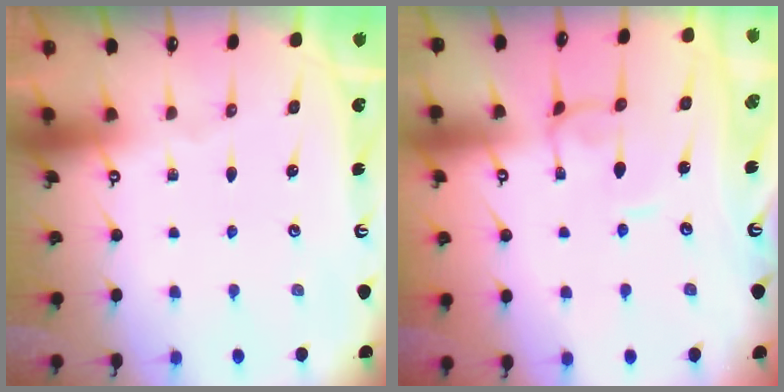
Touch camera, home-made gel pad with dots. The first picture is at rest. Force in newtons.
{"total": 0.8, "press": 0.7, "slide": 0.3}